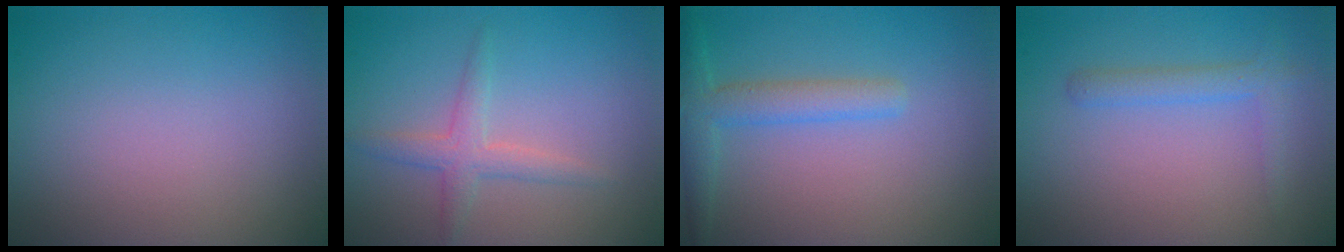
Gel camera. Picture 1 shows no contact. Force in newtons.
{"total": 2.3, "press": 2.3, "slide": 0.1}
{"total": 3.0, "press": 3.0, "slide": 0.1}
{"total": 1.9, "press": 1.9, "slide": 0.1}